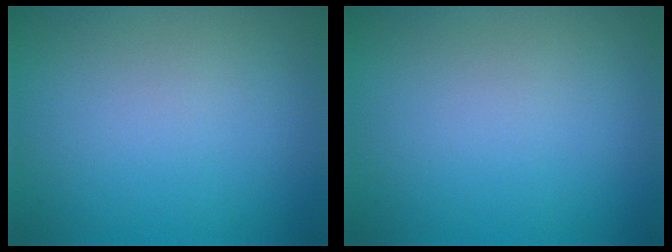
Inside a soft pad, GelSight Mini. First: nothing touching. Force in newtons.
{"total": 0.0}